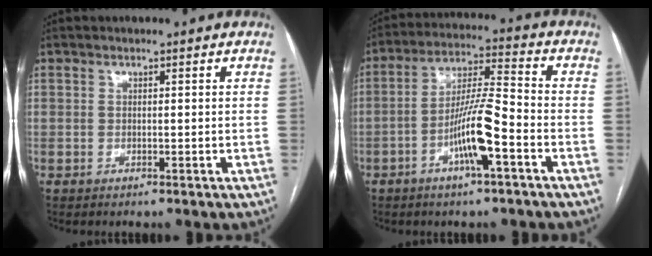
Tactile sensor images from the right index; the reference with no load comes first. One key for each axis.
{"total": 10.3, "fx": -4.1, "fy": 0.9, "fz": 9.4, "tx": -0.179, "ty": 0.008, "tz": -0.076}